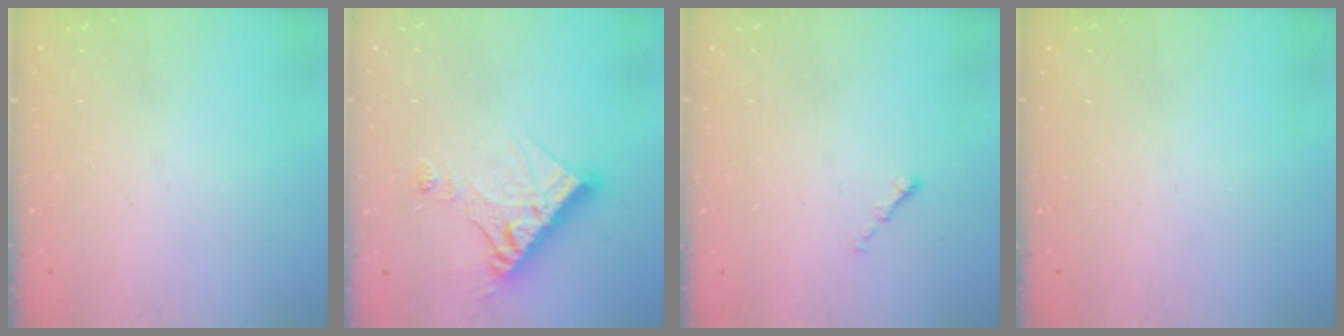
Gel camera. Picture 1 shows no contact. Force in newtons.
{"total": 13.2, "press": 13.1, "slide": 1.2}
{"total": 0.6, "press": 0.5, "slide": 0.2}
{"total": 0.0}